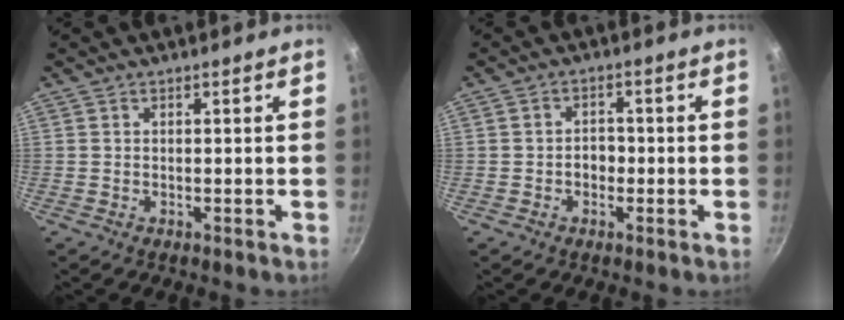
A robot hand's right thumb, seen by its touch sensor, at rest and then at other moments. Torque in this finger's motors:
{"motor_torque": [-0.11, 0.25, 0.48, 0.22, -0.03]}